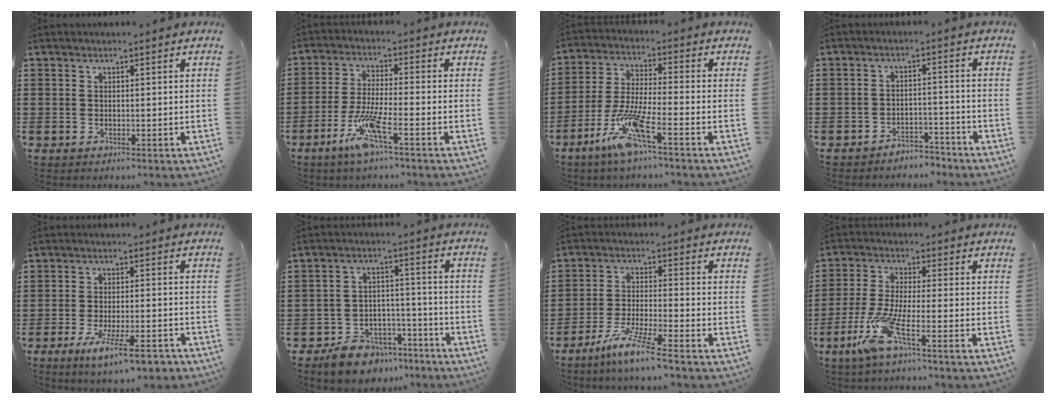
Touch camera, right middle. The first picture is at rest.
{"total": 7.3, "force": [-4.1, 0.9, 6.0], "torque": [-0.121, -0.005, -0.076]}
{"total": 8.9, "force": [-5.4, 0.9, 7.0], "torque": [-0.160, -0.012, -0.106]}
{"total": 3.6, "force": [-3.5, 0.4, -0.1], "torque": [-0.005, 0.003, -0.077]}
{"total": 7.6, "force": [-4.9, 1.3, 5.6], "torque": [-0.096, -0.002, -0.084]}
{"total": 7.0, "force": [-6.3, 2.9, 1.1], "torque": [-0.017, 0.035, -0.121]}
{"total": 7.4, "force": [-5.9, -0.4, 4.4], "torque": [-0.095, -0.017, -0.113]}
{"total": 8.2, "force": [-4.4, 1.1, 6.9], "torque": [-0.158, -0.010, -0.087]}